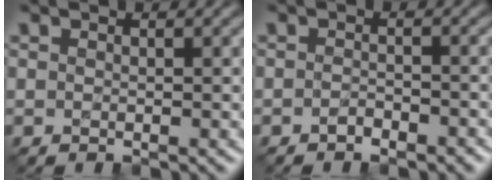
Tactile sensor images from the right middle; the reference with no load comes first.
{"total": 1.4, "force": [-1.1, 0.5, 0.7], "torque": [-0.013, 0.006, -0.023]}